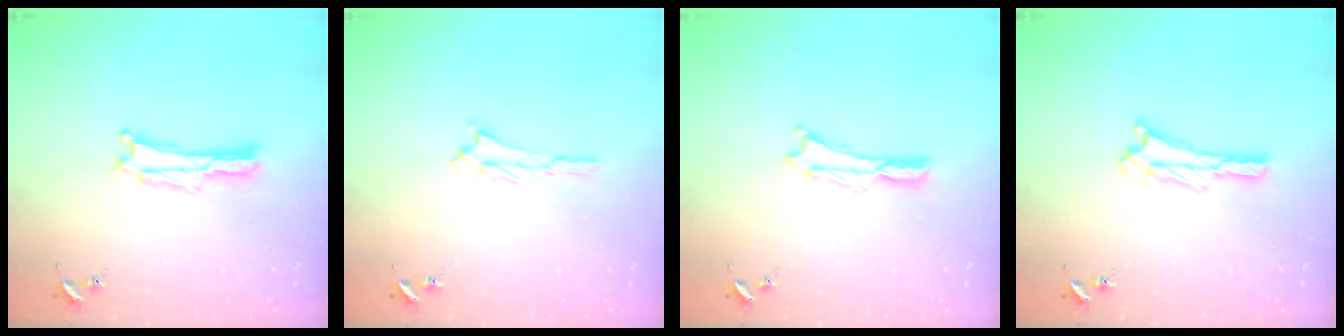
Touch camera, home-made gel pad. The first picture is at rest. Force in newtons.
{"total": 1.2, "press": 1.1, "slide": 0.5}
{"total": 0.0}
{"total": 3.2, "press": 3.1, "slide": 0.3}